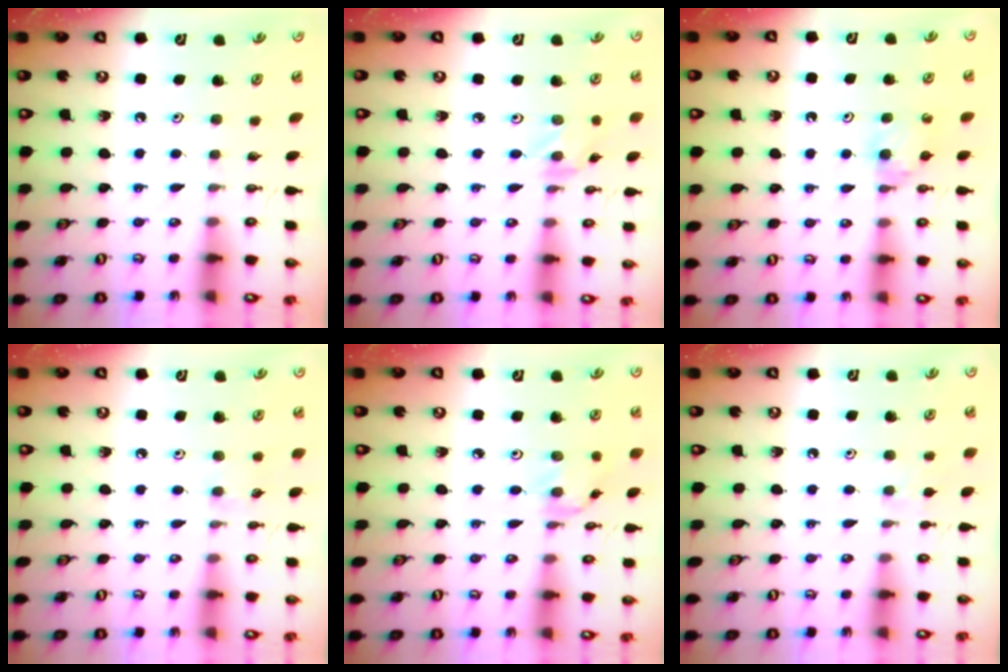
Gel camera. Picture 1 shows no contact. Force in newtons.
{"total": 1.2, "press": 1.2, "slide": 0.3}
{"total": 5.2, "press": 5.1, "slide": 0.7}
{"total": 4.7, "press": 4.6, "slide": 0.7}
{"total": 0.9, "press": 0.8, "slide": 0.3}
{"total": 4.8, "press": 4.7, "slide": 0.8}